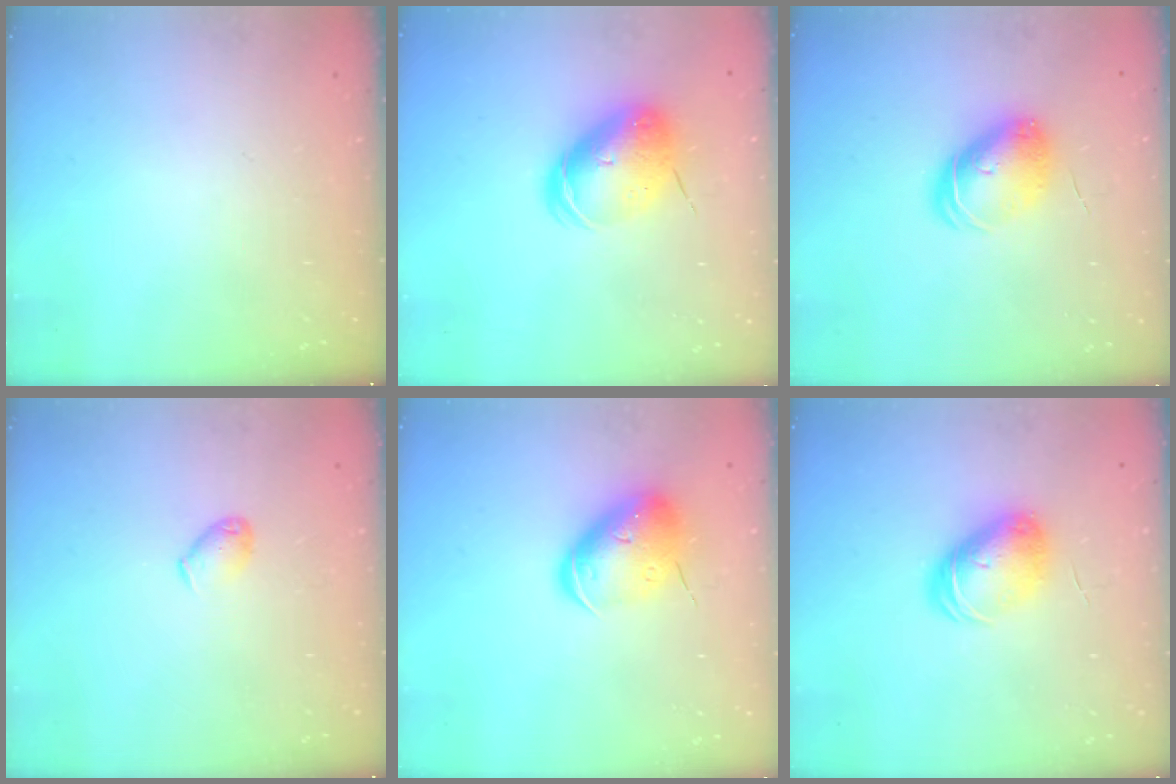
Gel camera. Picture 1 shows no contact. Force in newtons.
{"total": 10.5, "press": 10.3, "slide": 2.1}
{"total": 9.2, "press": 9.2, "slide": 0.3}
{"total": 4.3, "press": 4.2, "slide": 1.0}
{"total": 11.6, "press": 11.5, "slide": 1.9}
{"total": 9.5, "press": 9.5, "slide": 0.2}